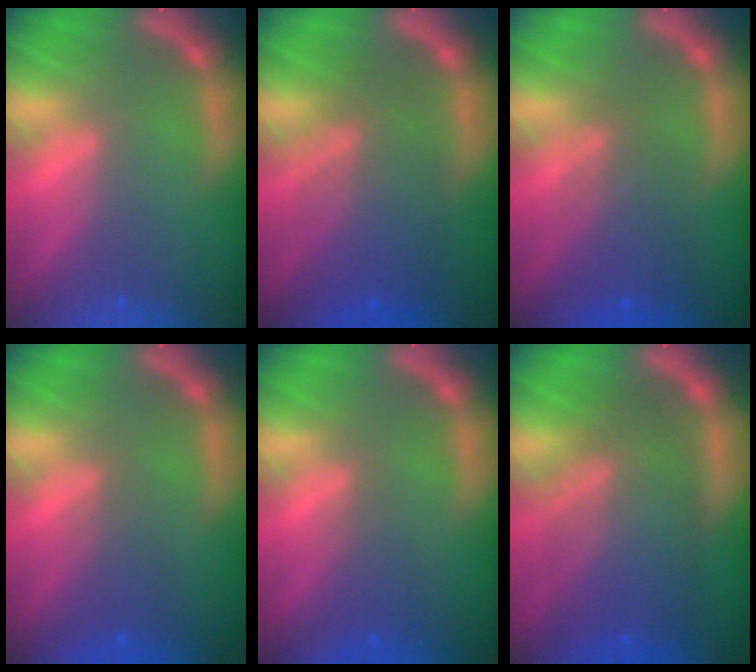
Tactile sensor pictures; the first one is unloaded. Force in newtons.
{"total": 7.0}
{"total": 4.6}
{"total": 2.5}
{"total": 1.9}
{"total": 9.1}